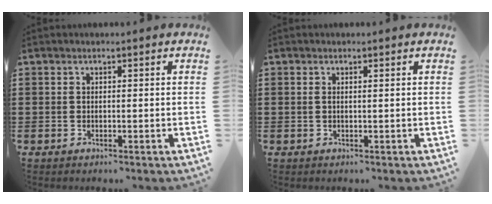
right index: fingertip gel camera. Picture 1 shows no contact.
{"total": 0.5, "force": [0.1, 0.0, 0.5], "torque": [-0.011, -0.001, 0.003]}